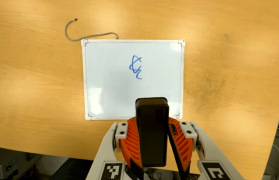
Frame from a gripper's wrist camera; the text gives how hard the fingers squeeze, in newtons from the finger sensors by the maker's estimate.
{"total": 9.2, "left": 9.1, "right": 9.2}